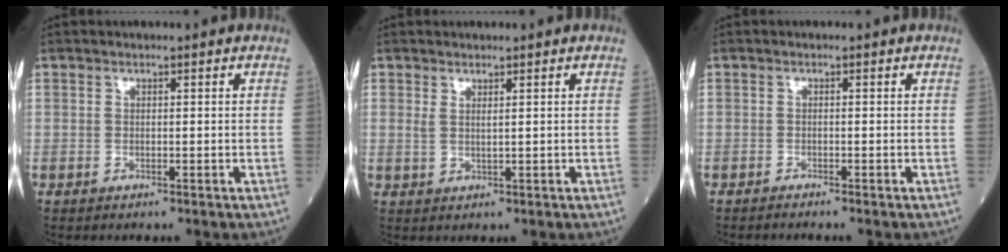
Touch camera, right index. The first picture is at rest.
{"total": 1.5, "force": [0.9, 0.1, 1.2], "torque": [-0.031, -0.001, 0.021]}
{"total": 1.7, "force": [-1.5, -0.2, 0.6], "torque": [-0.005, 0.001, -0.022]}